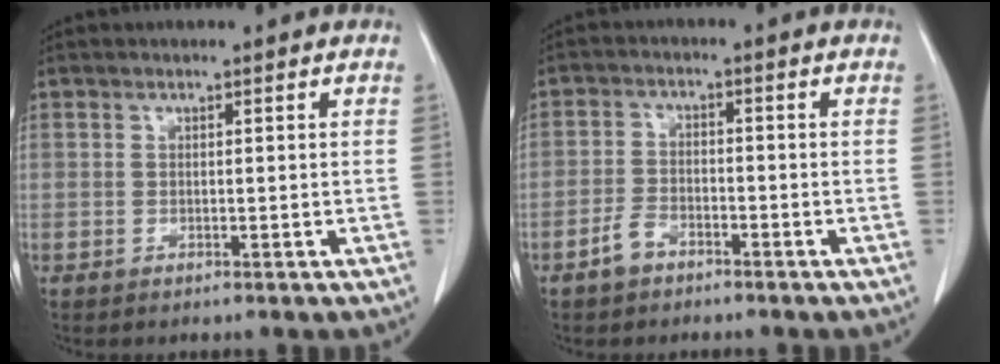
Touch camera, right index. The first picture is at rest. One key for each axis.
{"total": 3.5, "fx": -2.5, "fy": 1.8, "fz": 1.6, "tx": -0.032, "ty": 0.004, "tz": -0.045}